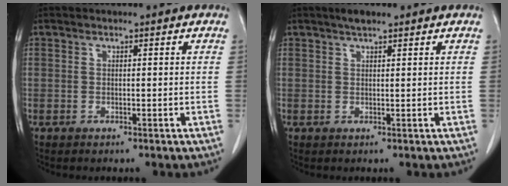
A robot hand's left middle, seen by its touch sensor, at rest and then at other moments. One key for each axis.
{"total": 2.3, "fx": 1.7, "fy": 0.5, "fz": 1.4, "tx": -0.031, "ty": 0.008, "tz": 0.028}